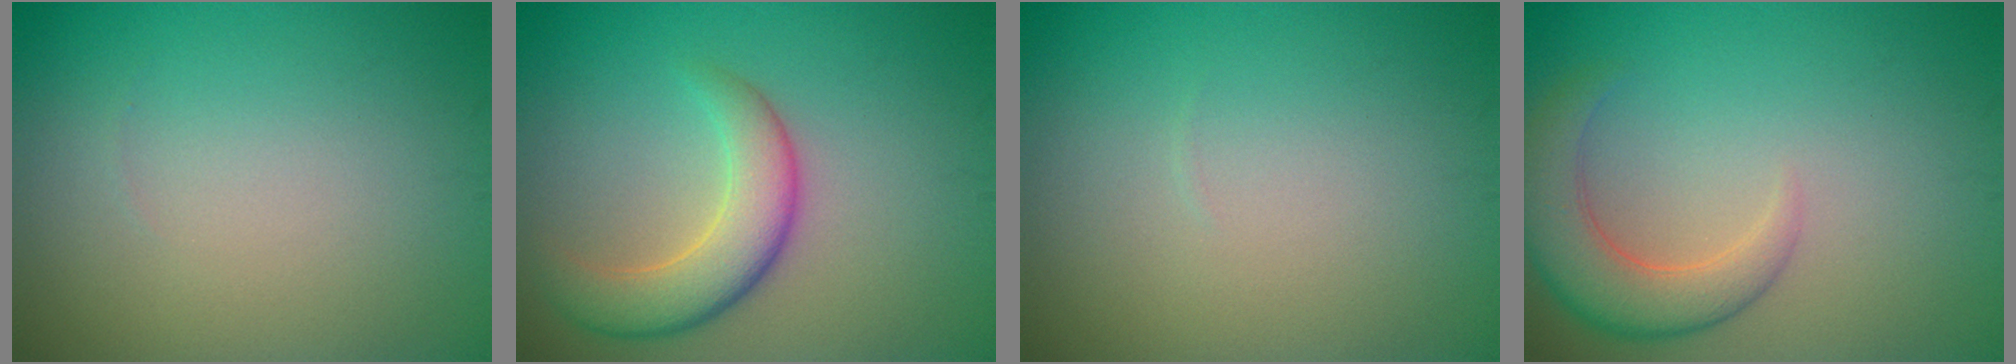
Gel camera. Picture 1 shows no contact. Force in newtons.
{"total": 4.8, "press": 4.8, "slide": 0.3}
{"total": 0.0}
{"total": 4.6, "press": 4.5, "slide": 0.5}